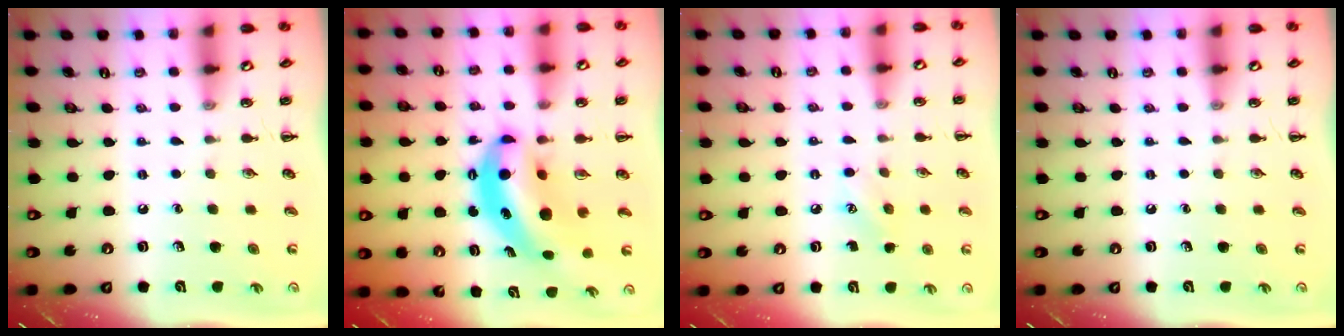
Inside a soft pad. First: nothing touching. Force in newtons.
{"total": 9.5, "press": 9.1, "slide": 2.4}
{"total": 5.2, "press": 5.0, "slide": 1.4}
{"total": 0.0}